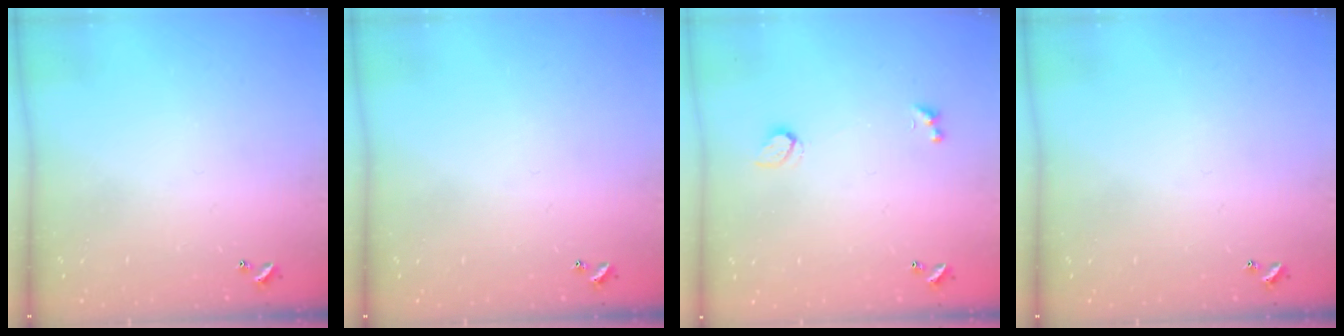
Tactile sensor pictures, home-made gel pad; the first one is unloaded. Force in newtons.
{"total": 0.0}
{"total": 1.3, "press": 1.2, "slide": 0.4}
{"total": 0.0}